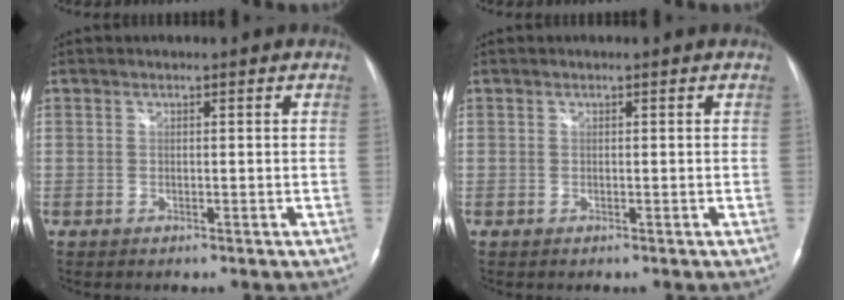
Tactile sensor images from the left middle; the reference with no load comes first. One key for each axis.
{"total": 0.0}